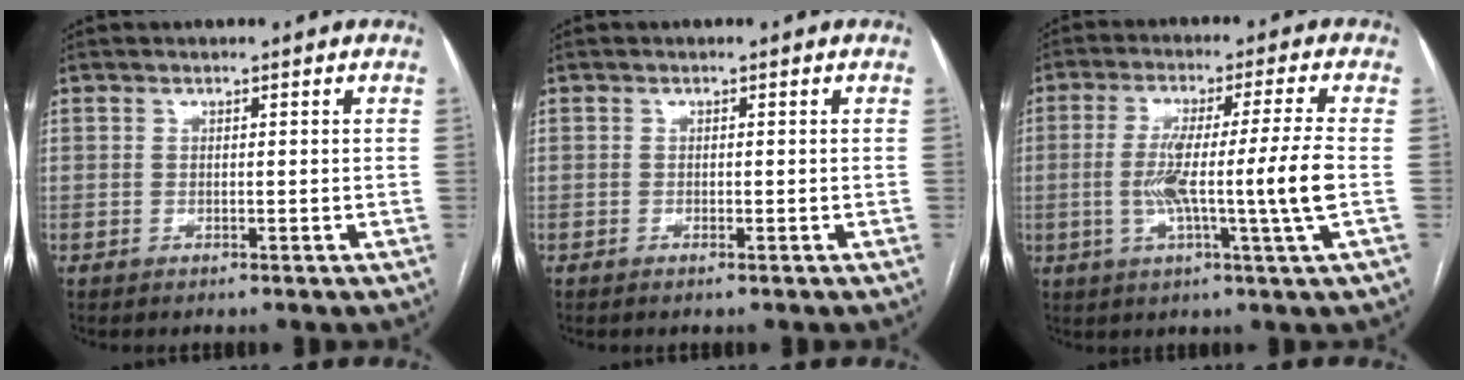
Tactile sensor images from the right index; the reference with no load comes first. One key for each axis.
{"total": 0.5, "fx": -0.4, "fy": 0.0, "fz": 0.3, "tx": -0.006, "ty": 0.000, "tz": -0.005}
{"total": 11.4, "fx": -1.6, "fy": -1.7, "fz": 11.2, "tx": -0.200, "ty": -0.005, "tz": -0.029}